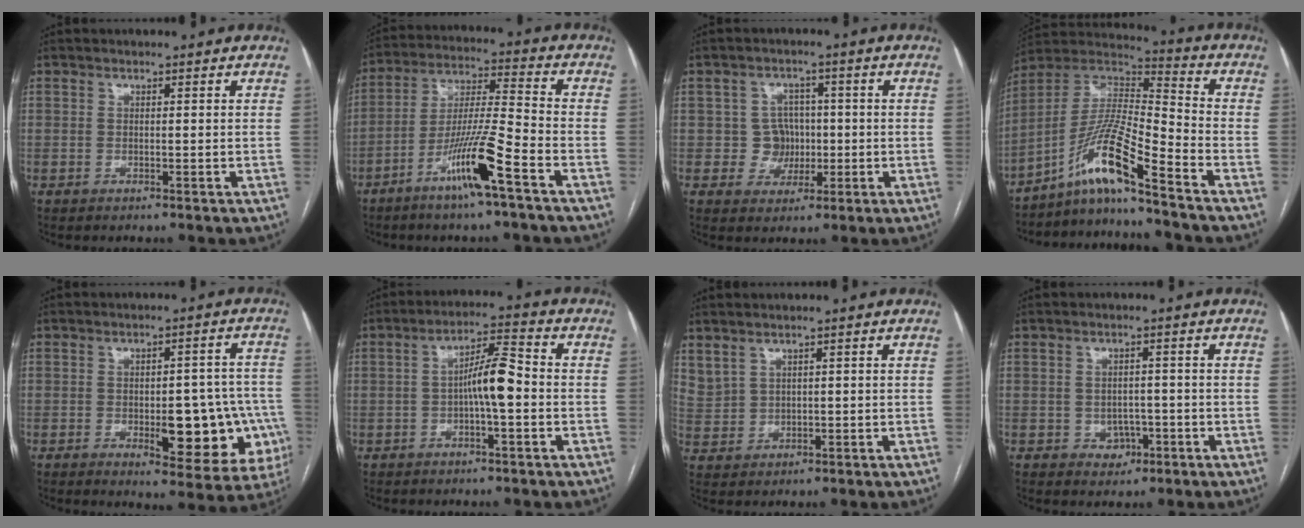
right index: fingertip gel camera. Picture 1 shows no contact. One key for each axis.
{"total": 11.8, "fx": -6.5, "fy": -0.2, "fz": 9.9, "tx": -0.191, "ty": -0.009, "tz": -0.124}
{"total": 4.5, "fx": -0.3, "fy": 4.4, "fz": 1.0, "tx": -0.007, "ty": 0.015, "tz": -0.001}
{"total": 11.8, "fx": -8.4, "fy": -0.8, "fz": 8.2, "tx": -0.163, "ty": 0.011, "tz": -0.158}
{"total": 13.4, "fx": -3.4, "fy": 5.3, "fz": 11.9, "tx": -0.112, "ty": 0.020, "tz": -0.030}
{"total": 6.5, "fx": -0.9, "fy": 0.8, "fz": 6.4, "tx": -0.112, "ty": 0.019, "tz": -0.018}
{"total": 3.5, "fx": 2.7, "fy": 1.8, "fz": 1.1, "tx": -0.028, "ty": 0.004, "tz": 0.068}
{"total": 3.0, "fx": -1.2, "fy": 2.5, "fz": 1.2, "tx": -0.007, "ty": 0.006, "tz": -0.010}